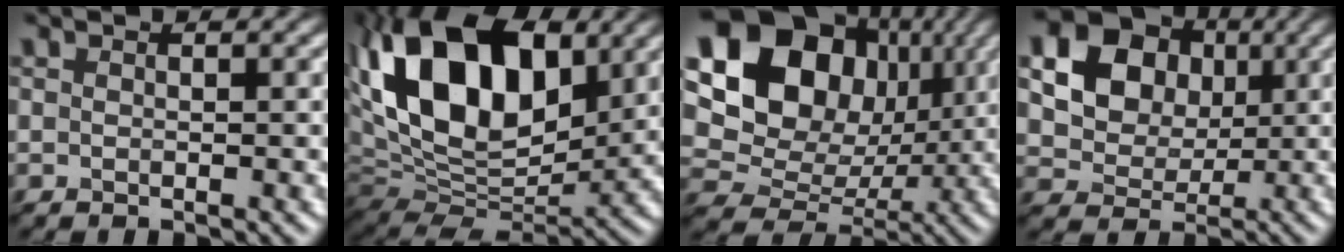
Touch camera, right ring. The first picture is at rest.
{"total": 15.7, "force": [5.4, 9.2, 11.5], "torque": [-0.216, 0.045, 0.104]}
{"total": 14.2, "force": [4.8, 11.1, 7.5], "torque": [-0.148, 0.050, 0.101]}
{"total": 17.9, "force": [6.1, 15.5, 6.6], "torque": [-0.181, 0.035, 0.115]}